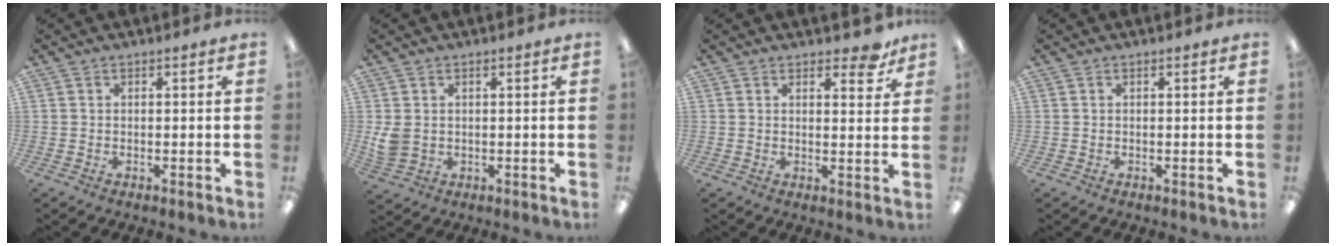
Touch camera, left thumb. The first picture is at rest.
{"total": 4.2, "force": [1.0, 3.4, 2.2], "torque": [-0.042, 0.000, 0.019]}
{"total": 5.3, "force": [4.0, 2.2, 2.6], "torque": [-0.020, -0.023, 0.066]}
{"total": 0.0}